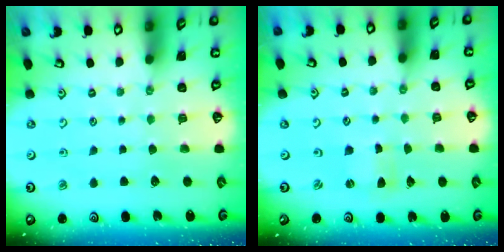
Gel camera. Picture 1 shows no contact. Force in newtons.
{"total": 0.0}